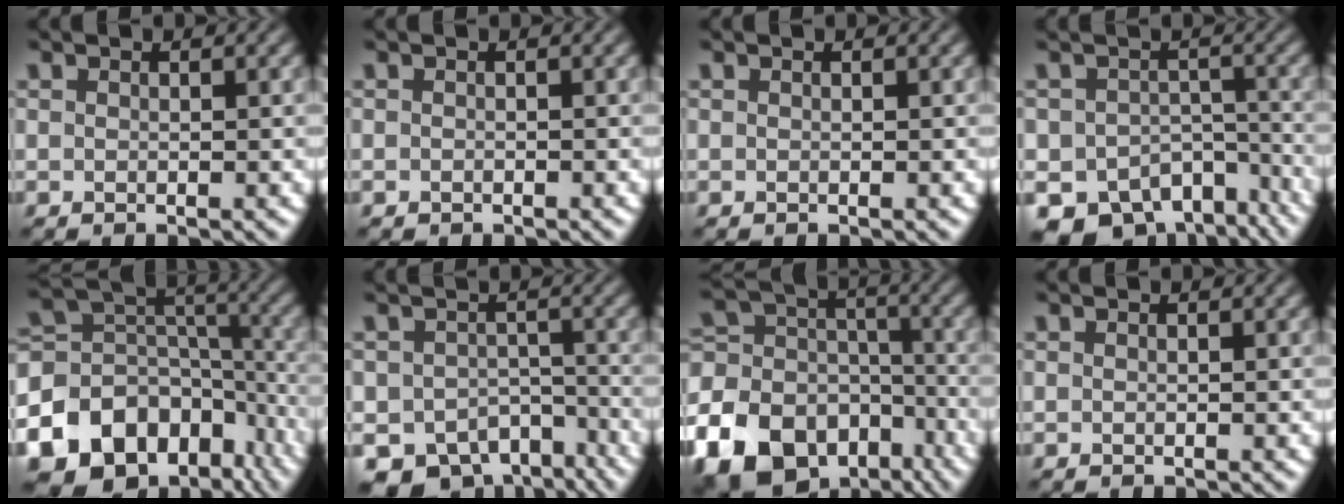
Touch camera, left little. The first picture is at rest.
{"total": 0.0}
{"total": 0.0}
{"total": 9.4, "force": [-6.8, 5.5, 3.4], "torque": [-0.039, -0.018, -0.087]}
{"total": 14.5, "force": [-7.8, 10.5, 6.3], "torque": [-0.147, -0.001, -0.117]}
{"total": 7.9, "force": [-5.7, 4.7, 2.8], "torque": [-0.033, -0.019, -0.077]}
{"total": 19.3, "force": [-11.2, 14.0, 7.2], "torque": [-0.172, -0.056, -0.181]}
{"total": 0.0}